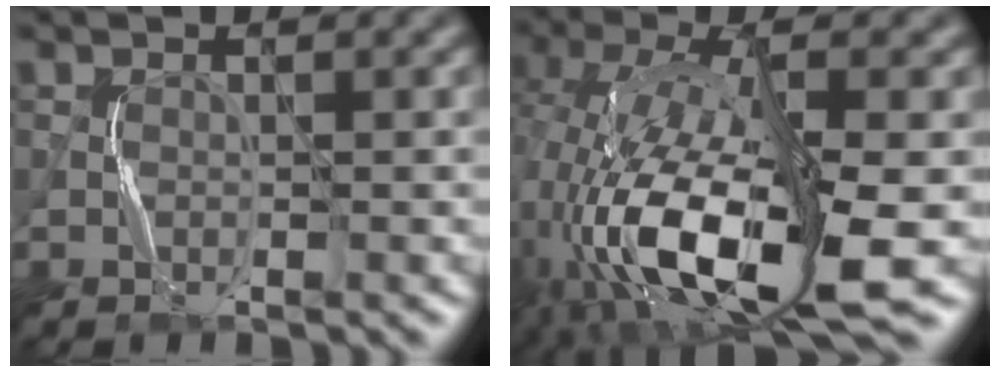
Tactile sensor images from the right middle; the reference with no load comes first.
{"total": 13.2, "force": [-4.9, 5.0, 11.2], "torque": [-0.234, -0.017, -0.084]}